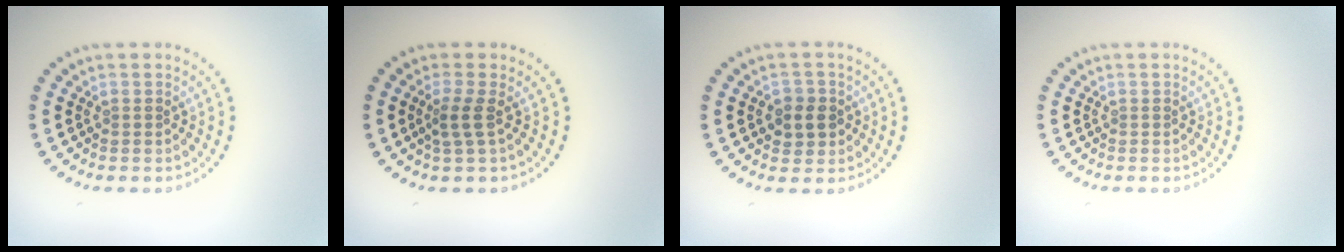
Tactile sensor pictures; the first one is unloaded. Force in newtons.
{"total": 2.1, "press": 1.4, "slide": 1.5}
{"total": 2.4, "press": 2.3, "slide": 0.6}
{"total": 0.0}